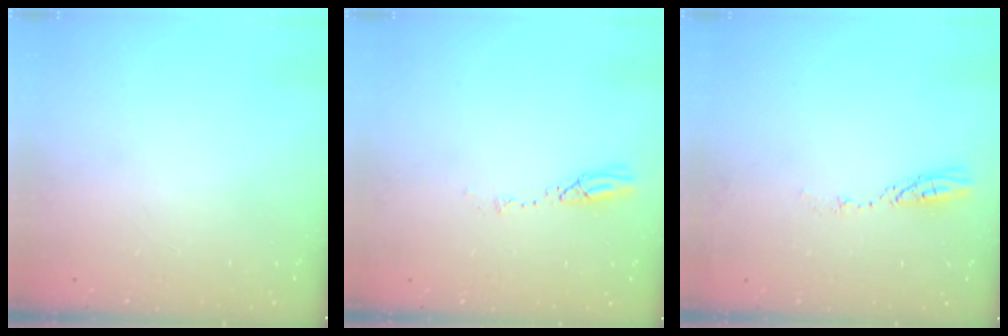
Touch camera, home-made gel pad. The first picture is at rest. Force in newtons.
{"total": 3.9, "press": 3.8, "slide": 0.4}
{"total": 3.5, "press": 3.5, "slide": 0.3}